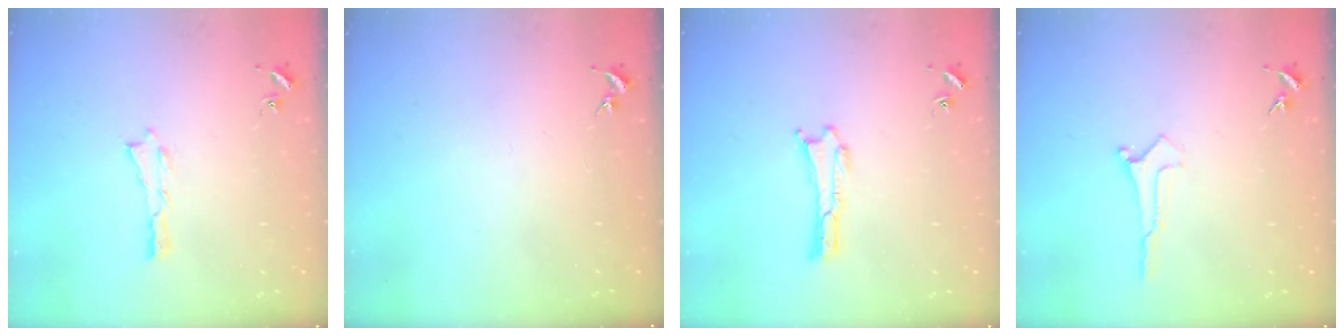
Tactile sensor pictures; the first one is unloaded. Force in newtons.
{"total": 0.0}
{"total": 0.0}
{"total": 0.0}